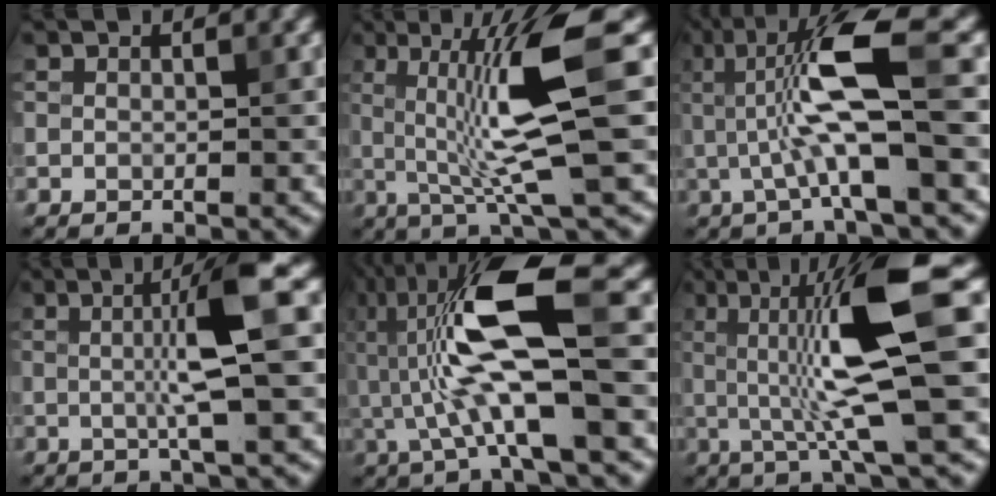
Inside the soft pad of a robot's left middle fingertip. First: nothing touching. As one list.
[{"total": 9.0, "force": [0.6, 1.3, 8.9], "torque": [-0.142, 0.000, 0.015]}, {"total": 8.2, "force": [0.5, 1.5, 8.0], "torque": [-0.140, 0.003, 0.008]}, {"total": 5.9, "force": [0.6, 0.6, 5.8], "torque": [-0.097, 0.007, 0.008]}, {"total": 11.1, "force": [0.2, 3.0, 10.7], "torque": [-0.217, 0.013, 0.001]}, {"total": 10.0, "force": [1.1, 1.8, 9.7], "torque": [-0.154, 0.000, 0.020]}]